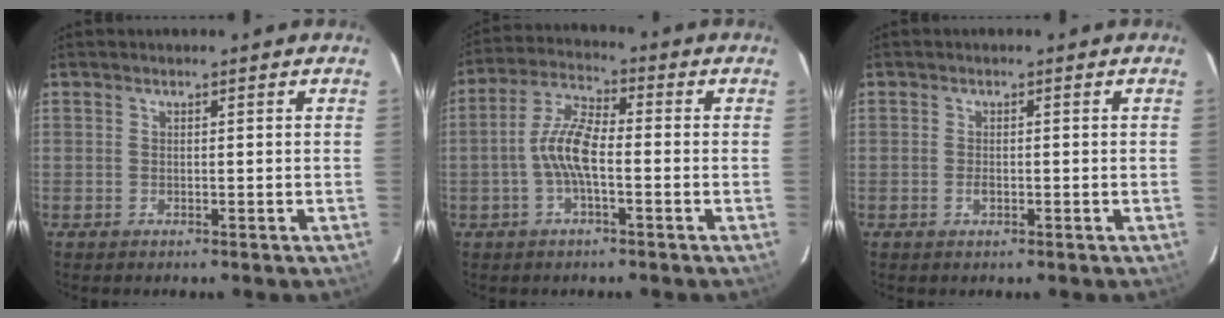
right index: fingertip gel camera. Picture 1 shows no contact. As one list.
[{"total": 7.6, "force": [-1.8, 2.3, 7.1], "torque": [-0.152, 0.015, -0.040]}, {"total": 1.3, "force": [-0.4, 0.8, 0.9], "torque": [-0.017, 0.000, -0.007]}]